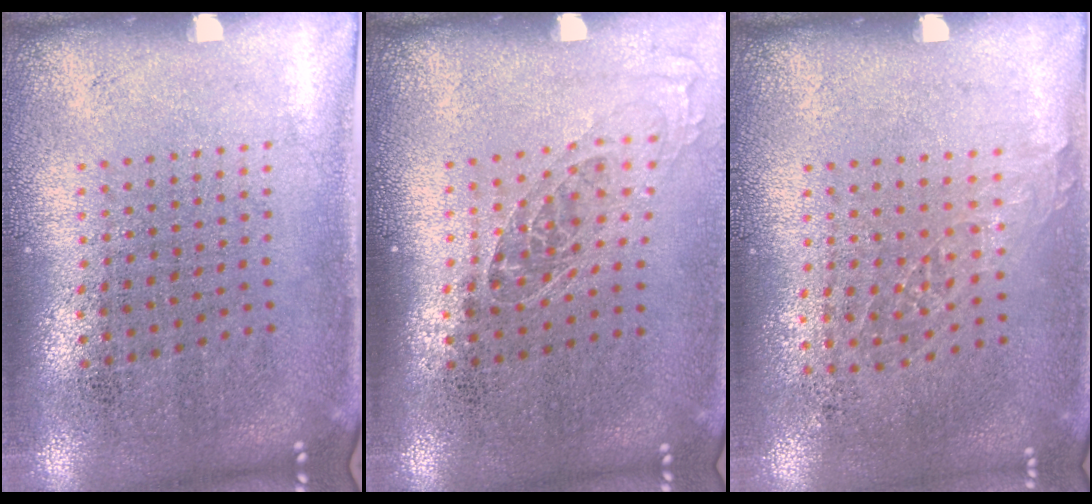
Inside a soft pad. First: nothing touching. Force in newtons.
{"total": 1.0, "press": 0.9, "slide": 0.5}
{"total": 0.8, "press": 0.8, "slide": 0.3}